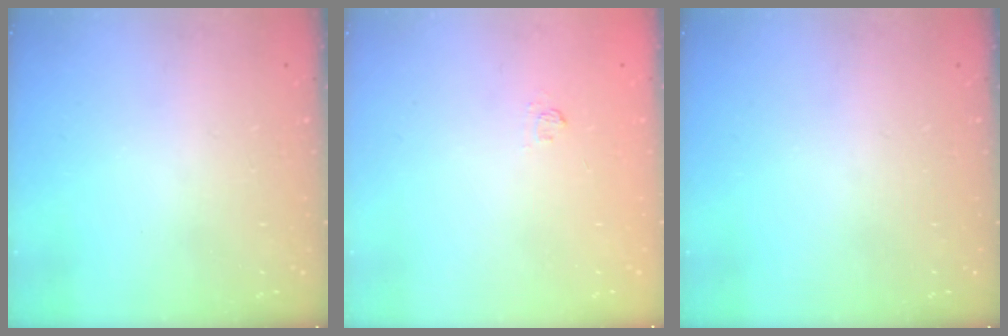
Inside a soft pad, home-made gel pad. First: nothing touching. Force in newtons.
{"total": 2.4, "press": 2.1, "slide": 1.3}
{"total": 0.0}